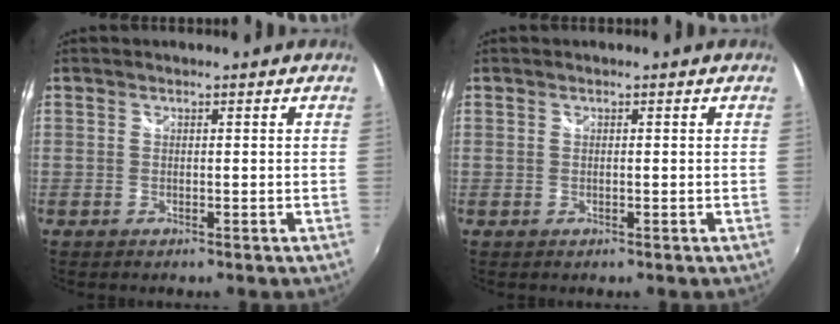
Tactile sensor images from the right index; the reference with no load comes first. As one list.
[{"total": 0.0}]